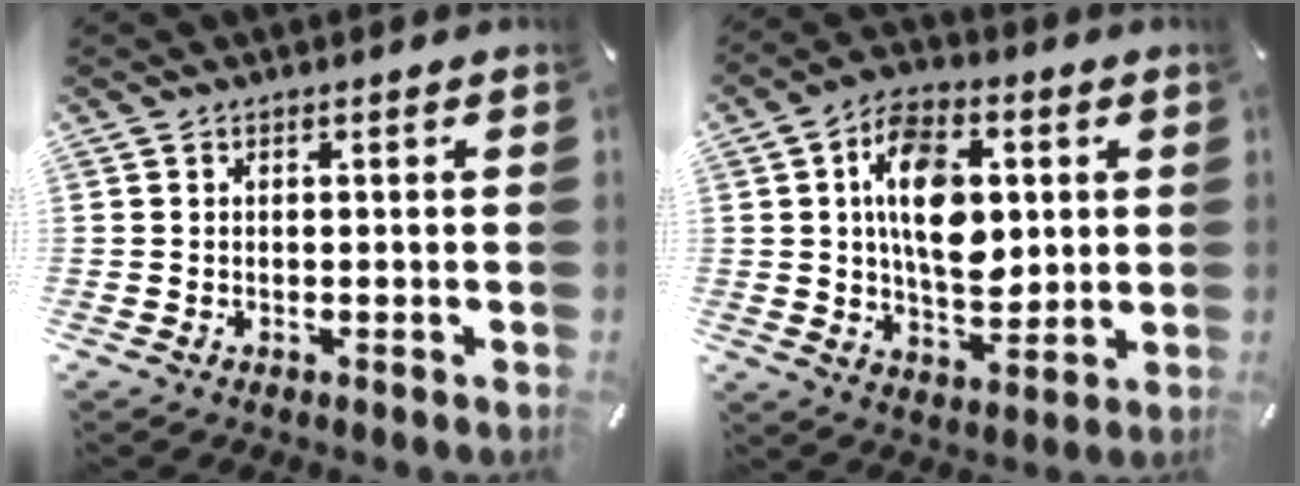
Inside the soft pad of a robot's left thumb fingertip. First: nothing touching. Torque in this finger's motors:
{"motor_torque": [2.60, 2.40, 1.96, -0.30, 0.32]}